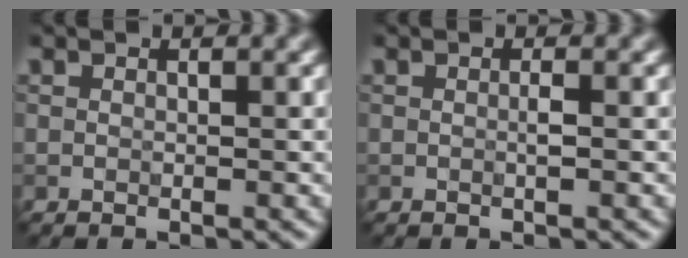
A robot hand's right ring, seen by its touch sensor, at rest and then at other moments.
{"total": 0.7, "force": [0.0, 0.0, 0.7], "torque": [-0.012, -0.001, -0.001]}